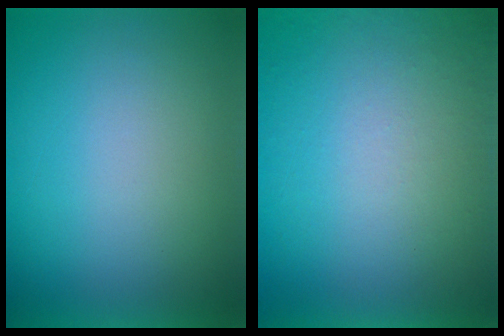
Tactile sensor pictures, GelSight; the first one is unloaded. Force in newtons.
{"total": 8.3}